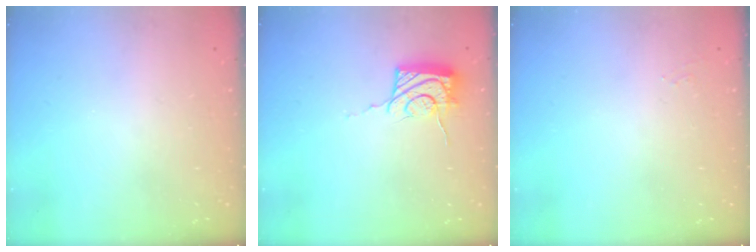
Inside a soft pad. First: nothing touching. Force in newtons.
{"total": 12.2, "press": 12.0, "slide": 1.8}
{"total": 5.1, "press": 5.1, "slide": 0.5}